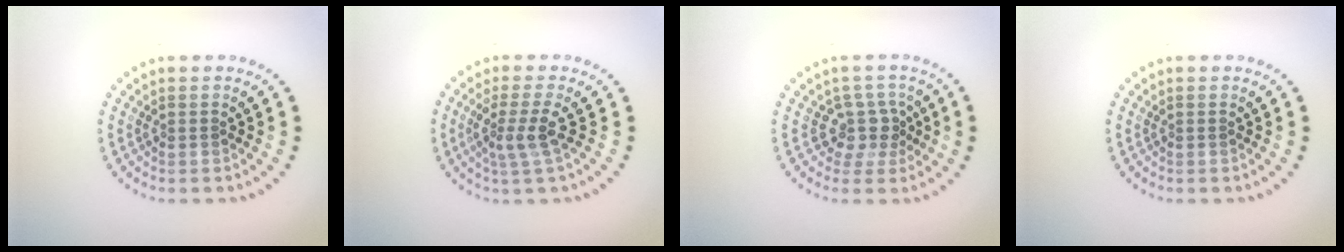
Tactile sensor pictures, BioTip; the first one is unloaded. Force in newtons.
{"total": 2.8, "press": 2.1, "slide": 1.9}
{"total": 2.8, "press": 2.1, "slide": 1.8}
{"total": 0.0}